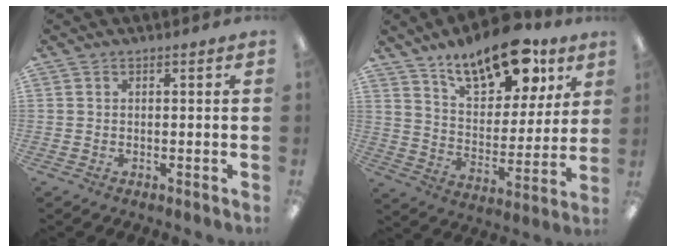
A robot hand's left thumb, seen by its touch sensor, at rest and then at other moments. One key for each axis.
{"total": 17.0, "fx": 12.9, "fy": 7.3, "fz": 8.4, "tx": -0.134, "ty": -0.076, "tz": 0.223}